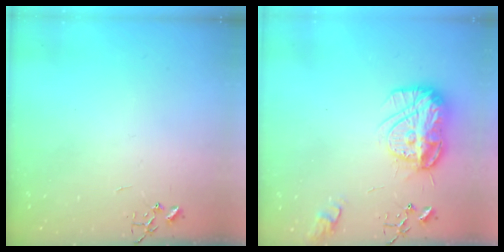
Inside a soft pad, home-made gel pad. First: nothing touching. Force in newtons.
{"total": 15.7, "press": 15.7, "slide": 1.3}